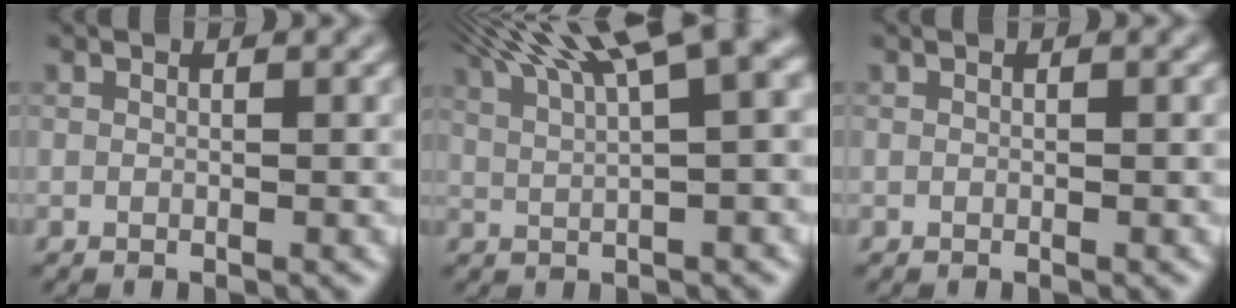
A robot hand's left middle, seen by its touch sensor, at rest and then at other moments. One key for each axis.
{"total": 11.8, "fx": 7.1, "fy": 3.2, "fz": 8.9, "tx": -0.122, "ty": 0.037, "tz": 0.094}
{"total": 0.0}